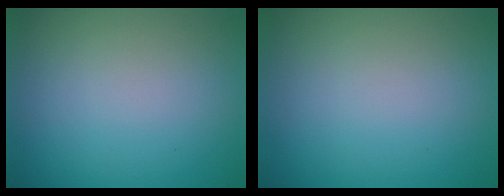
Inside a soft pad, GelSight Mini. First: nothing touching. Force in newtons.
{"total": 0.0}